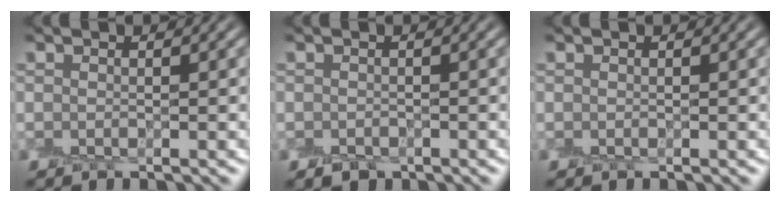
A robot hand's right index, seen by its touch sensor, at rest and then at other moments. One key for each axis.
{"total": 0.8, "fx": -0.5, "fy": 0.6, "fz": -0.1, "tx": 0.005, "ty": 0.000, "tz": -0.013}
{"total": 0.0}